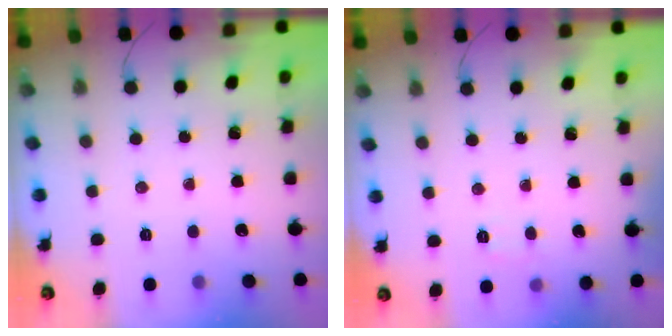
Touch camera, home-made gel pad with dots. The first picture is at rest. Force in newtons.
{"total": 2.6, "press": 2.3, "slide": 1.2}